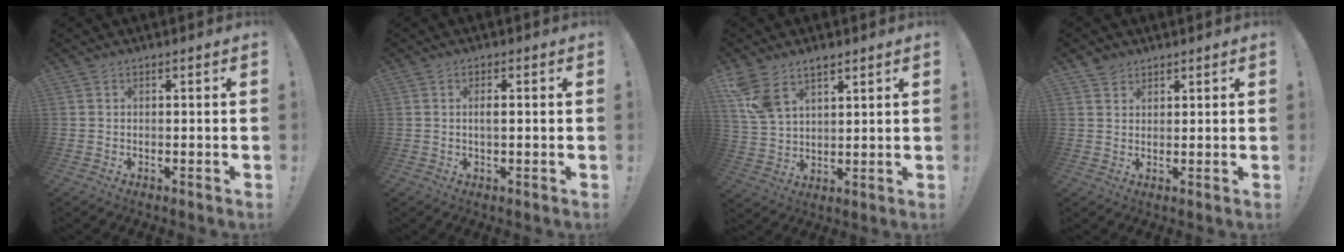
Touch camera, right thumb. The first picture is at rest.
{"total": 2.1, "force": [0.0, 0.6, 2.0], "torque": [-0.039, 0.003, -0.003]}
{"total": 8.7, "force": [6.0, 4.7, 4.3], "torque": [-0.097, -0.022, 0.118]}
{"total": 3.1, "force": [2.4, 2.0, 0.4], "torque": [-0.008, -0.010, 0.045]}